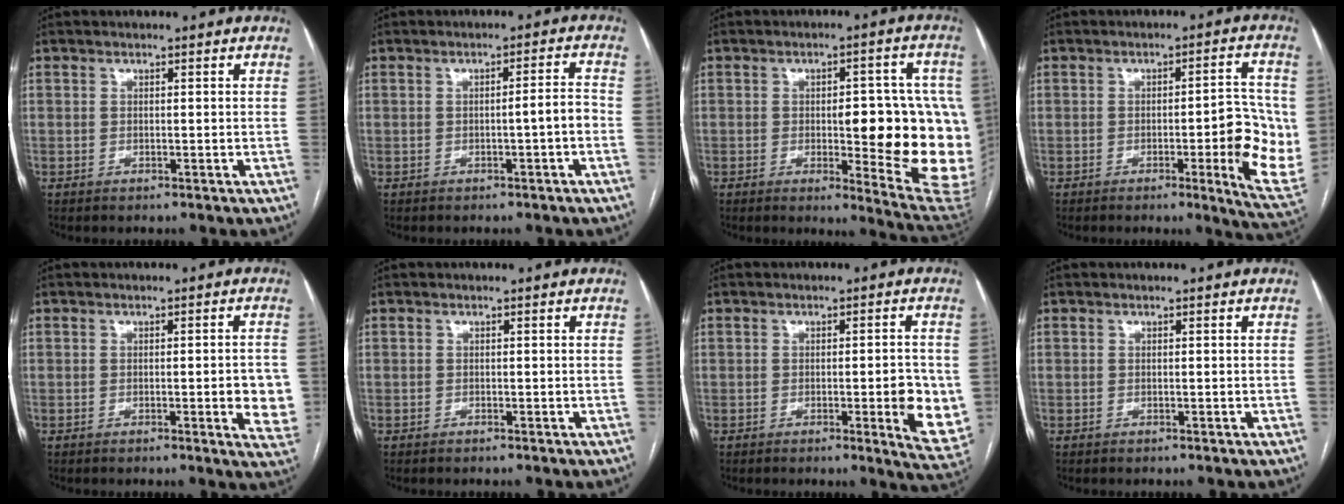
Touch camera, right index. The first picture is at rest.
{"total": 2.9, "force": [-1.0, -0.1, 2.7], "torque": [-0.034, 0.005, -0.016]}
{"total": 18.4, "force": [-1.4, 4.4, 17.8], "torque": [-0.152, 0.013, 0.003]}
{"total": 10.6, "force": [-1.6, 1.5, 10.4], "torque": [-0.116, 0.002, -0.019]}
{"total": 5.6, "force": [-0.9, 1.1, 5.4], "torque": [-0.057, -0.004, -0.010]}
{"total": 0.0}
{"total": 7.5, "force": [-1.3, 1.4, 7.2], "torque": [-0.084, -0.006, -0.013]}
{"total": 0.0}